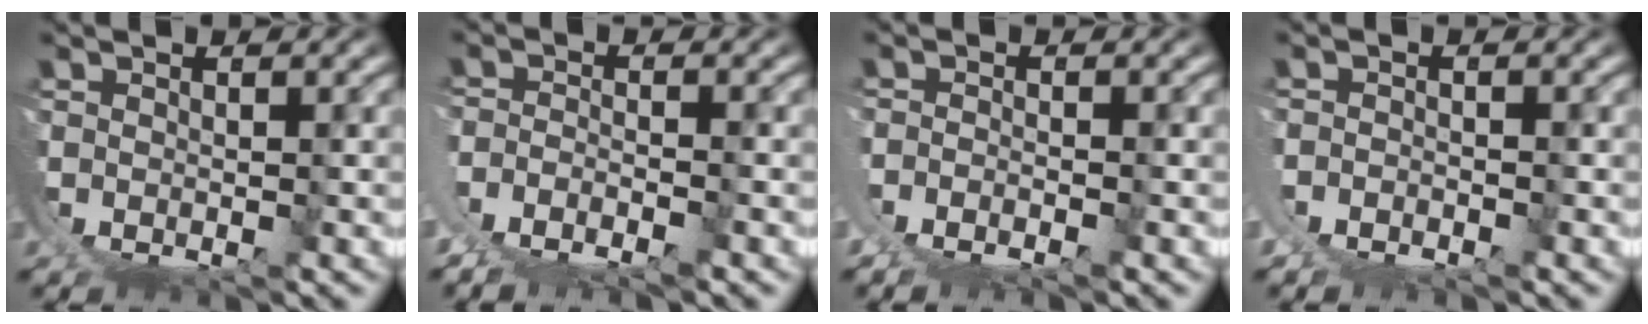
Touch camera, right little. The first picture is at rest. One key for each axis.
{"total": 5.5, "fx": -1.0, "fy": 4.6, "fz": 2.9, "tx": -0.071, "ty": -0.017, "tz": -0.017}
{"total": 2.2, "fx": -0.5, "fy": 1.5, "fz": 1.5, "tx": -0.027, "ty": -0.004, "tz": -0.008}
{"total": 2.2, "fx": -0.1, "fy": 2.0, "fz": 0.9, "tx": -0.023, "ty": 0.000, "tz": -0.005}